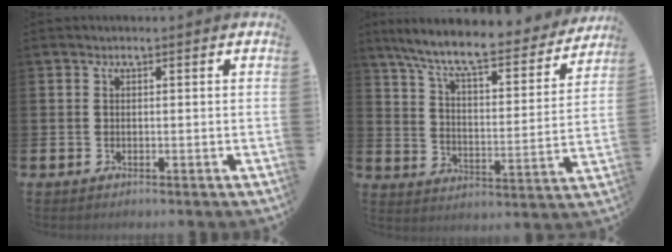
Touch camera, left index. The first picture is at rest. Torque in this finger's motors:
{"motor_torque": [1.17, -0.97, 1.05, 0.21]}